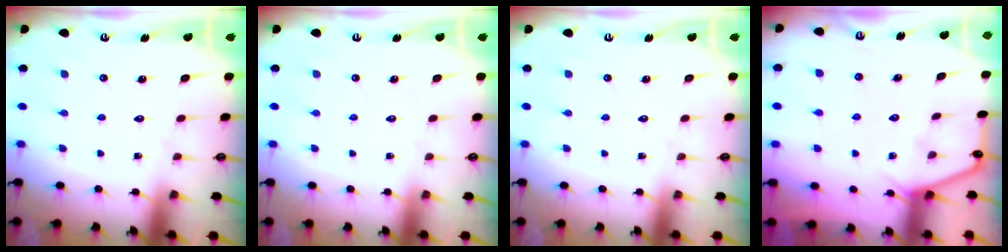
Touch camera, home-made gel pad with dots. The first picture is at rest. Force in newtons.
{"total": 0.0}
{"total": 0.0}
{"total": 4.5, "press": 4.5, "slide": 0.6}